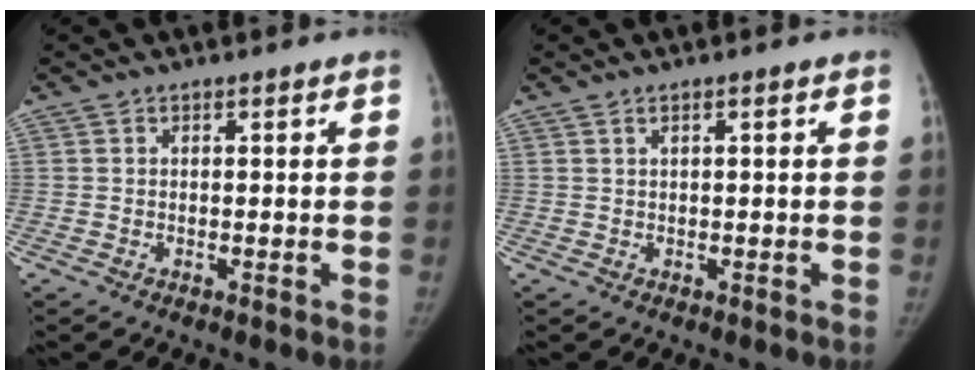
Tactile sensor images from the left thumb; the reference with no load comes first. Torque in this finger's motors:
{"motor_torque": [0.19, 0.06, -0.24, 0.00, 0.03]}